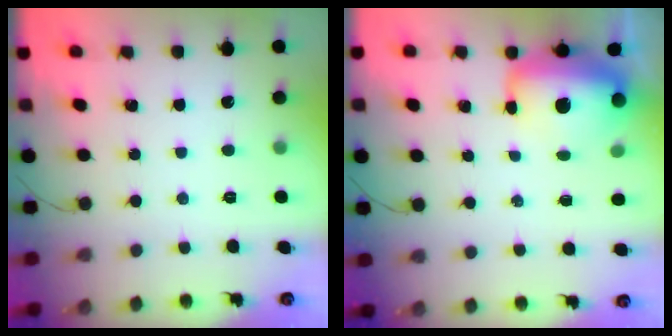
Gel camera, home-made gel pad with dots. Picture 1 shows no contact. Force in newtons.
{"total": 19.2, "press": 15.8, "slide": 11.0}